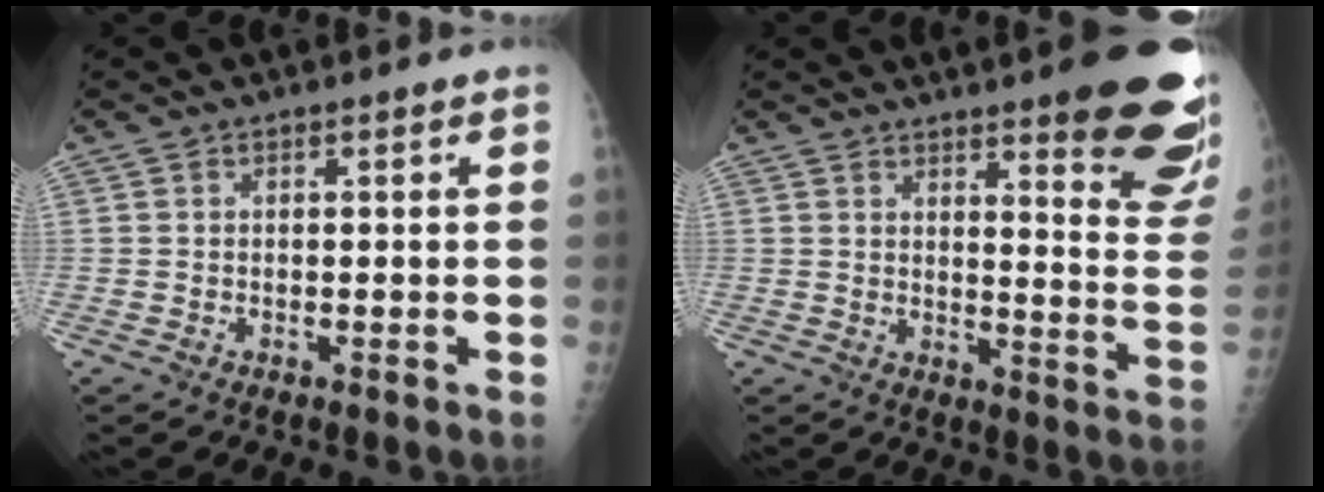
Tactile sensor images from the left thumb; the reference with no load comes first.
{"total": 20.4, "force": [13.3, 4.3, 14.8], "torque": [-0.156, -0.079, 0.159]}